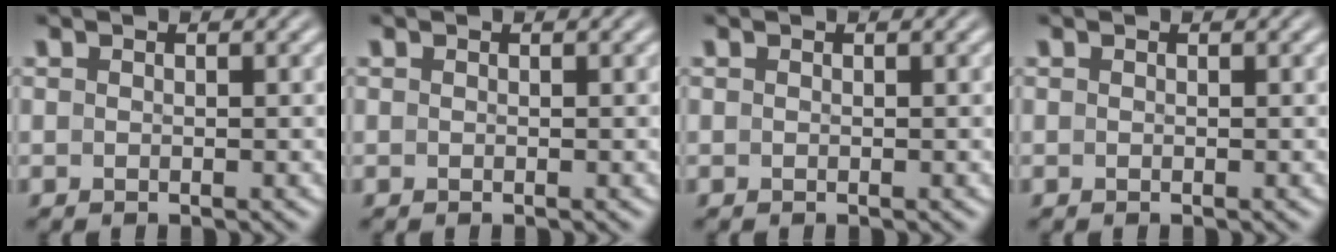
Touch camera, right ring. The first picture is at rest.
{"total": 0.0}
{"total": 0.0}
{"total": 0.0}